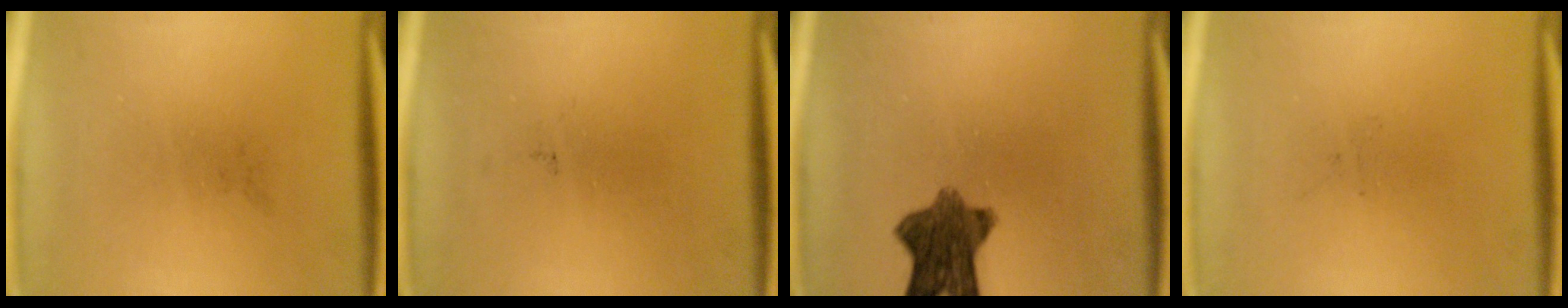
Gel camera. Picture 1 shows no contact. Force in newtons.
{"total": 0.0}
{"total": 8.6}
{"total": 0.0}